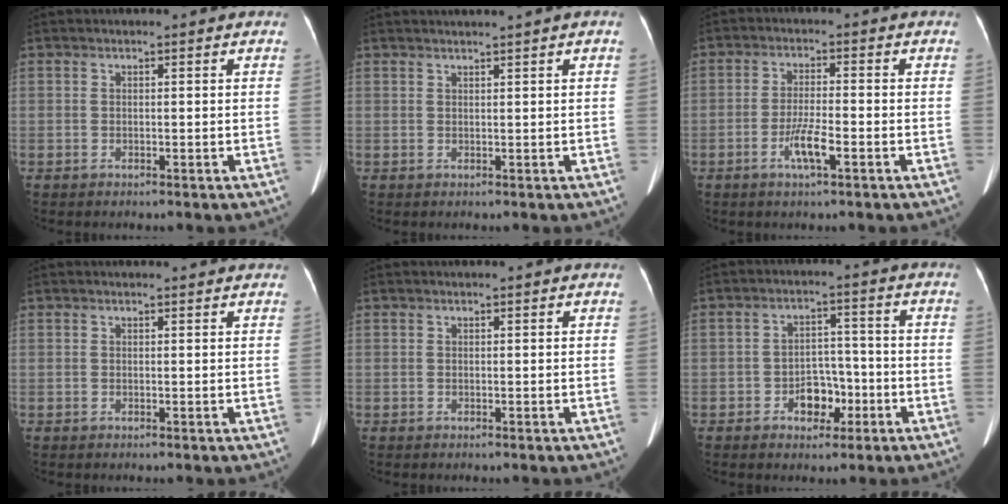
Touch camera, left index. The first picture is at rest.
{"total": 1.7, "force": [1.3, -0.6, 0.9], "torque": [-0.013, 0.010, 0.027]}
{"total": 4.6, "force": [-2.2, 0.4, 4.0], "torque": [-0.080, -0.005, -0.043]}
{"total": 1.5, "force": [1.5, 0.2, 0.2], "torque": [-0.013, 0.006, 0.013]}
{"total": 0.0}
{"total": 5.3, "force": [-2.4, 3.5, 3.2], "torque": [-0.051, 0.016, -0.037]}